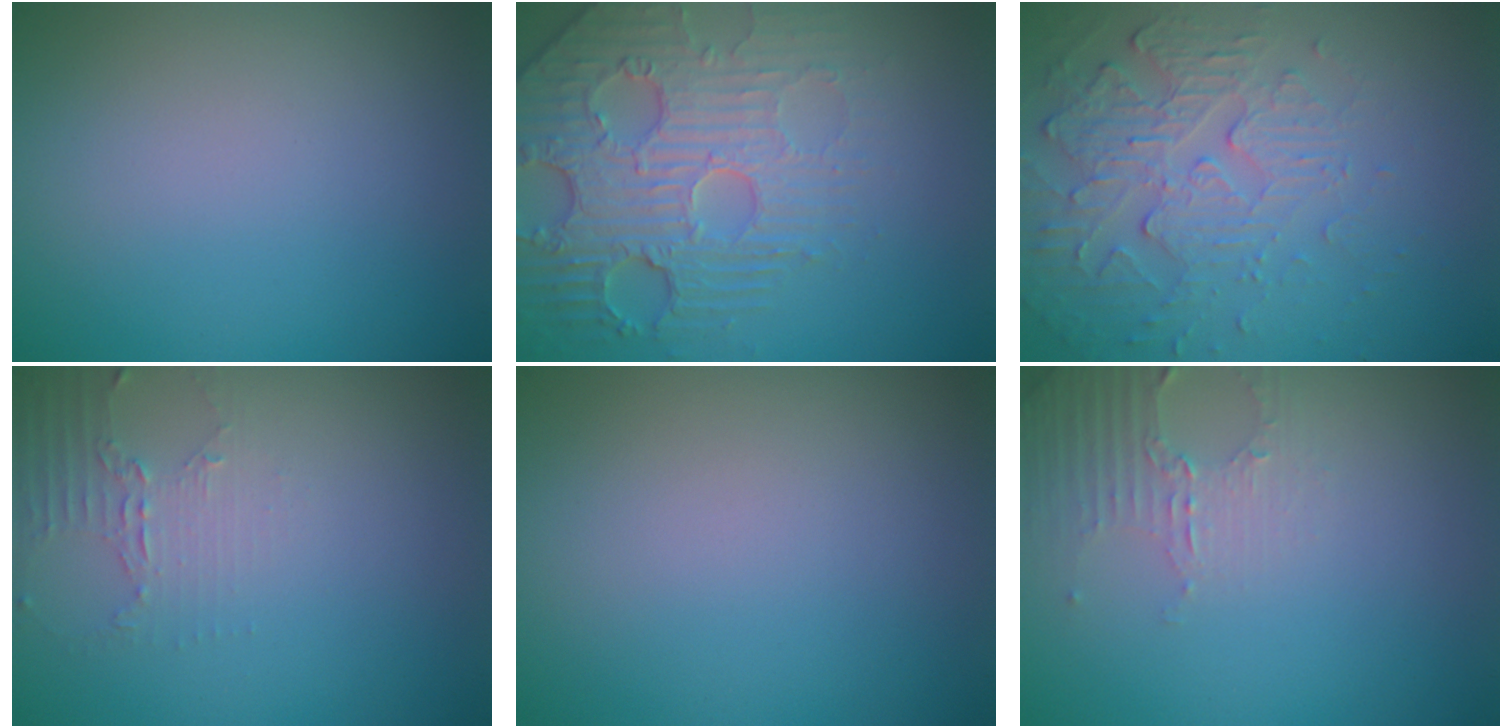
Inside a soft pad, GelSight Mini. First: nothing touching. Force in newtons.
{"total": 5.7, "press": 5.0, "slide": 2.7}
{"total": 5.8, "press": 3.5, "slide": 4.7}
{"total": 2.1, "press": 1.5, "slide": 1.5}
{"total": 0.0}
{"total": 2.6, "press": 2.5, "slide": 0.7}